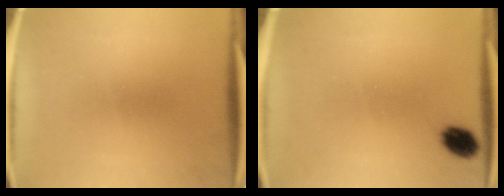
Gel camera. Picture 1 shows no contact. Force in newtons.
{"total": 4.6}